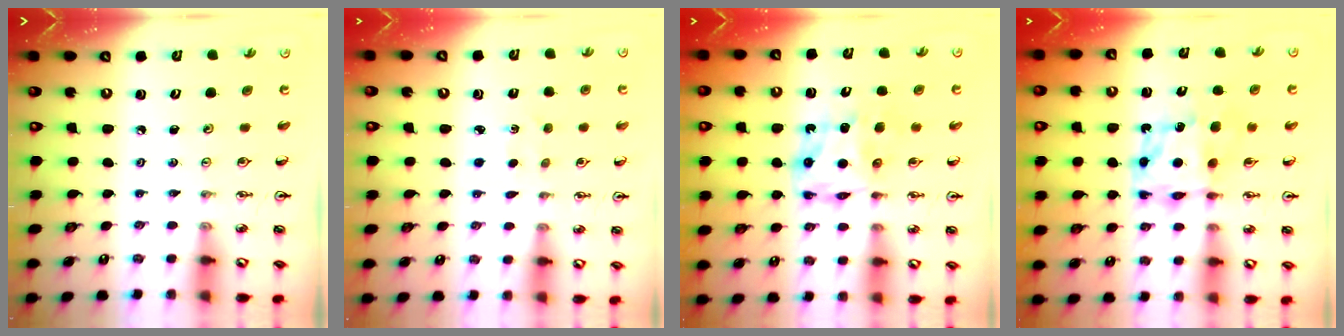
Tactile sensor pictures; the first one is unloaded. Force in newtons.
{"total": 1.6, "press": 1.6, "slide": 0.3}
{"total": 6.7, "press": 6.7, "slide": 0.4}
{"total": 7.5, "press": 7.5, "slide": 0.6}